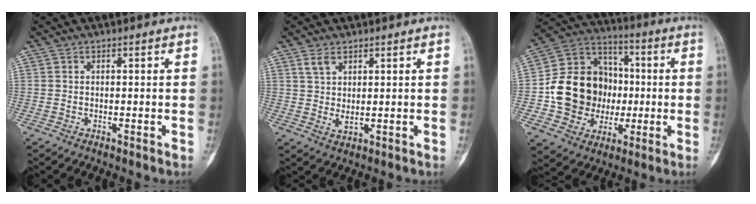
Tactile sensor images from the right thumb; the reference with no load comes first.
{"total": 3.5, "force": [1.8, 1.6, 2.6], "torque": [-0.053, -0.010, 0.042]}
{"total": 18.7, "force": [-1.3, 15.9, 9.6], "torque": [-0.127, 0.036, -0.014]}